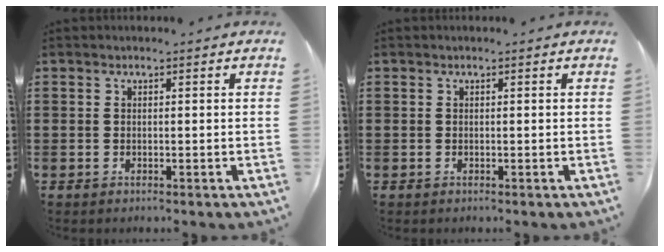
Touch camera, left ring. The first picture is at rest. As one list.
[{"total": 0.0}]